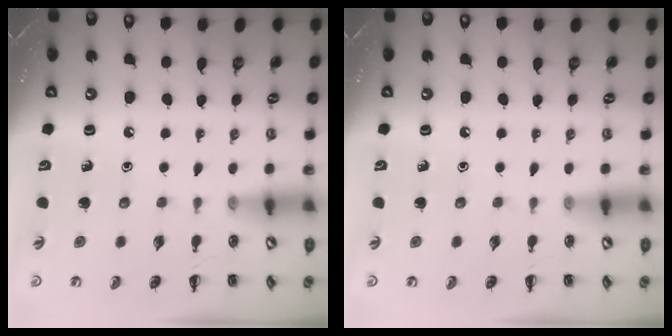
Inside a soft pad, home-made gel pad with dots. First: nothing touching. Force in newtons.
{"total": 0.0}